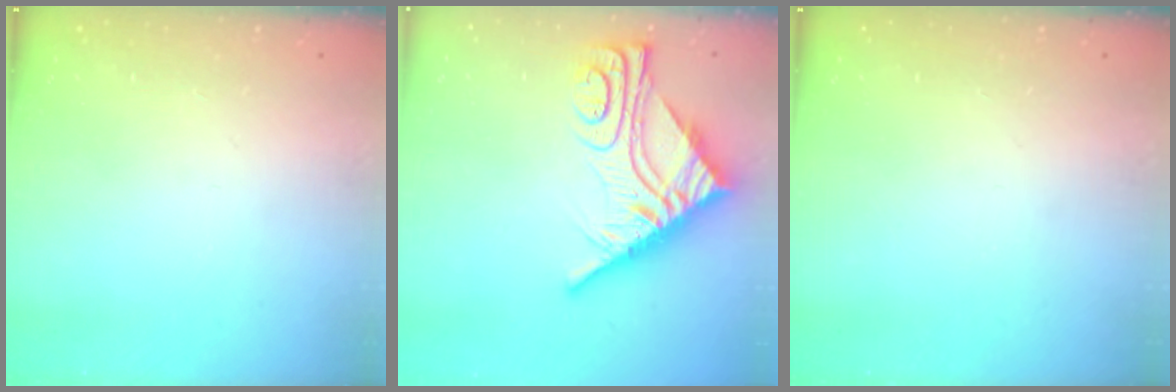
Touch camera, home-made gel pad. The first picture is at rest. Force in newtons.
{"total": 12.3, "press": 12.3, "slide": 1.1}
{"total": 0.0}